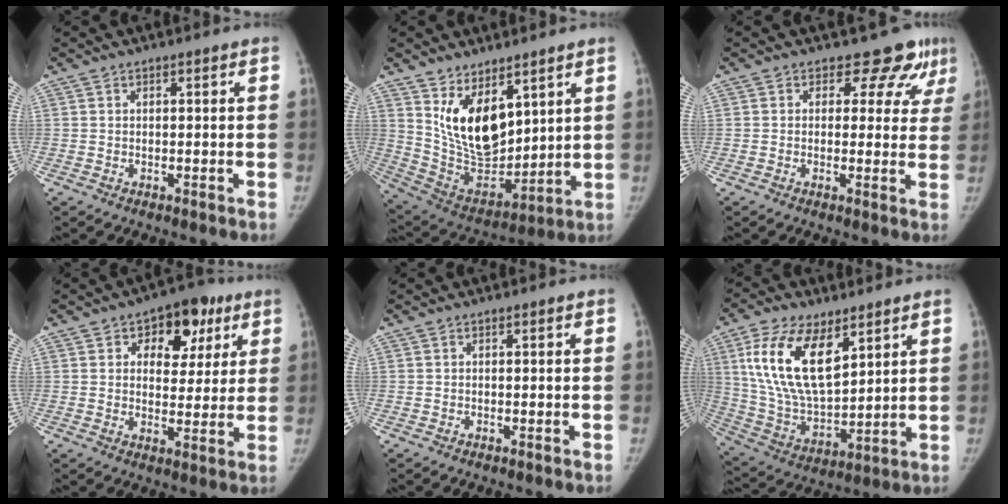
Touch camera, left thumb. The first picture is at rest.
{"total": 15.3, "force": [6.8, 8.4, 10.8], "torque": [-0.143, -0.054, 0.154]}
{"total": 7.1, "force": [5.5, 4.2, 1.6], "torque": [0.027, -0.025, 0.047]}
{"total": 13.1, "force": [5.8, 8.5, 8.0], "torque": [-0.054, -0.011, 0.082]}
{"total": 0.0}
{"total": 18.6, "force": [8.1, 9.3, 13.9], "torque": [-0.241, -0.035, 0.163]}